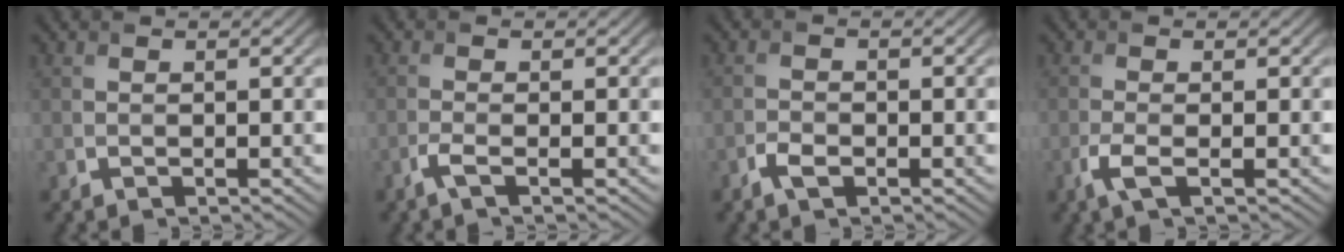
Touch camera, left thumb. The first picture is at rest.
{"total": 1.8, "force": [-1.0, 0.2, 1.5], "torque": [-0.034, 0.003, -0.030]}
{"total": 2.0, "force": [-1.2, 1.0, 1.2], "torque": [-0.027, -0.001, -0.027]}
{"total": 2.5, "force": [-1.1, 0.6, 2.2], "torque": [-0.056, -0.001, -0.029]}